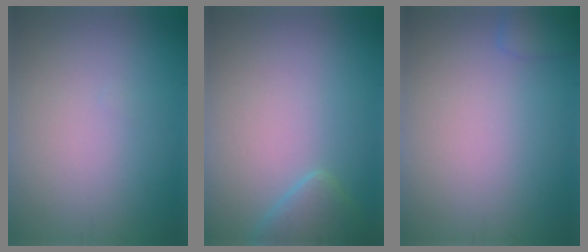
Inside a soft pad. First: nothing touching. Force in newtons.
{"total": 2.2, "press": 2.2, "slide": 0.1}
{"total": 1.5, "press": 1.5, "slide": 0.1}